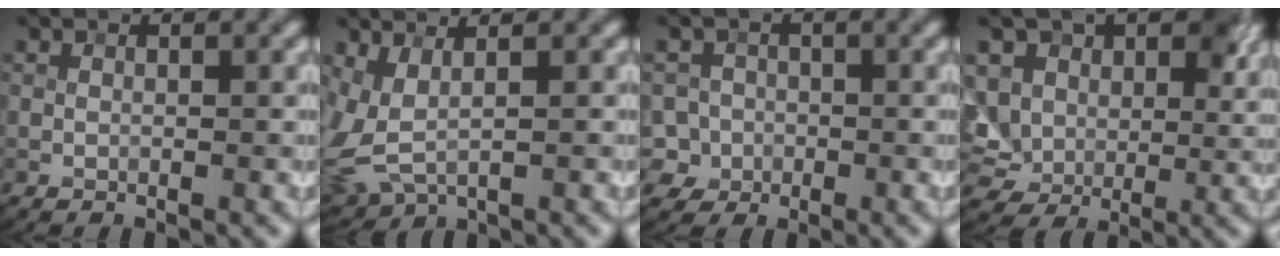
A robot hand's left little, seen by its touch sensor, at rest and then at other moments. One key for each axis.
{"total": 4.1, "fx": 0.6, "fy": 1.8, "fz": 3.6, "tx": -0.101, "ty": -0.009, "tz": 0.016}
{"total": 4.3, "fx": -1.4, "fy": 3.9, "fz": 1.0, "tx": 0.003, "ty": 0.008, "tz": -0.040}
{"total": 9.9, "fx": 3.5, "fy": 7.3, "fz": 5.7, "tx": -0.117, "ty": 0.017, "tz": 0.046}